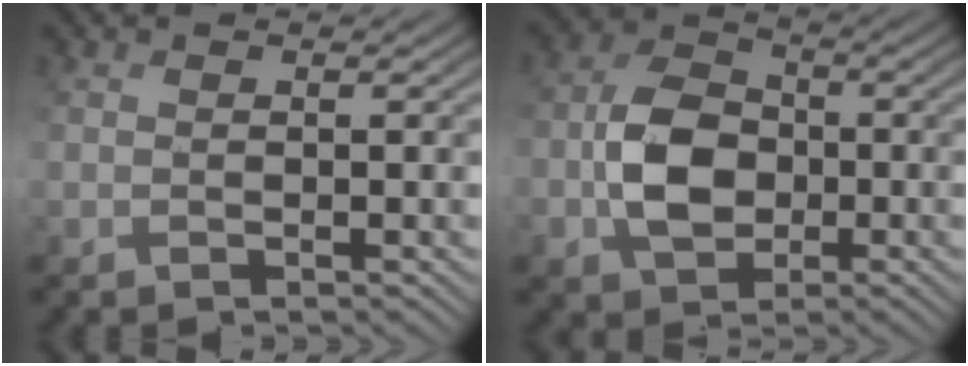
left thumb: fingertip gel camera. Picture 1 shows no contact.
{"total": 7.5, "force": [-1.6, 5.4, 4.9], "torque": [-0.101, 0.004, -0.037]}